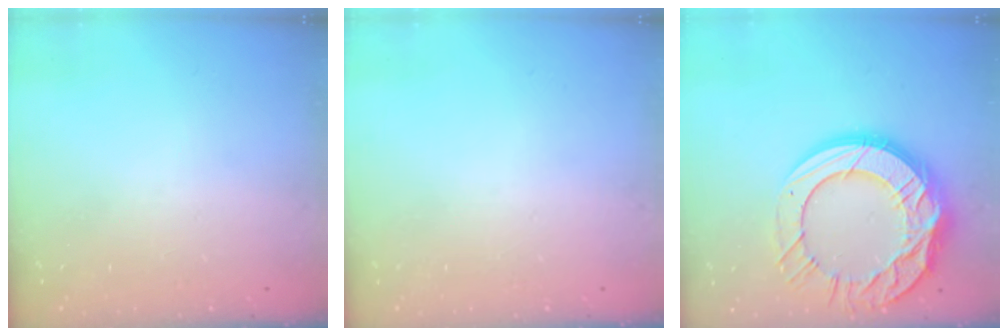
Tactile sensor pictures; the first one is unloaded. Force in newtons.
{"total": 0.0}
{"total": 24.9, "press": 24.8, "slide": 2.4}